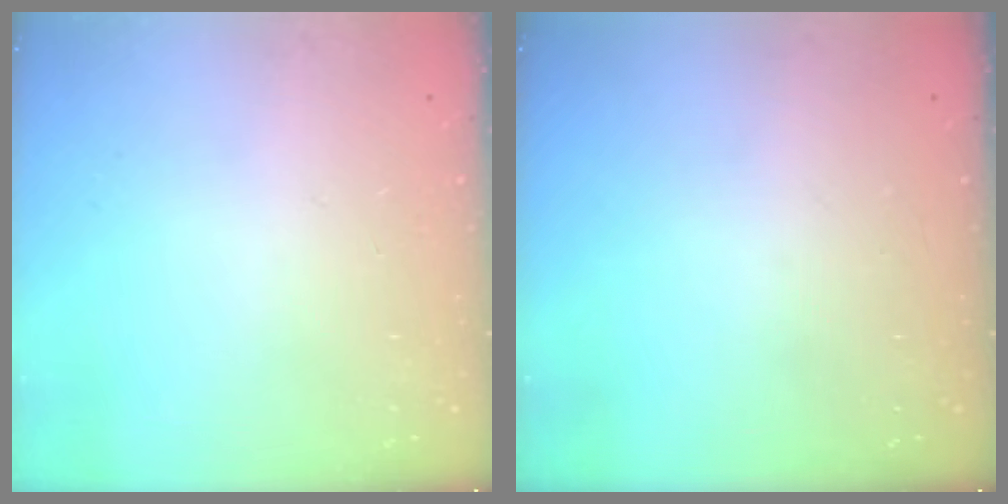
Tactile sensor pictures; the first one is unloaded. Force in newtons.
{"total": 0.0}